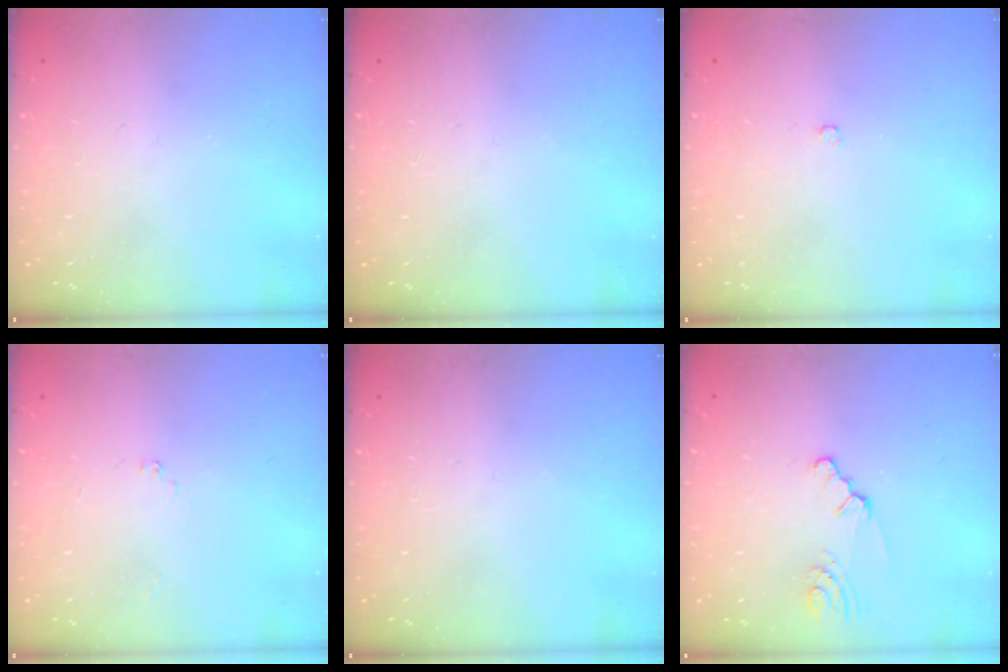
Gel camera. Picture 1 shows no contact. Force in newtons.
{"total": 0.0}
{"total": 2.0, "press": 2.0, "slide": 0.3}
{"total": 0.9, "press": 0.9, "slide": 0.1}
{"total": 0.0}
{"total": 2.2, "press": 2.2, "slide": 0.4}